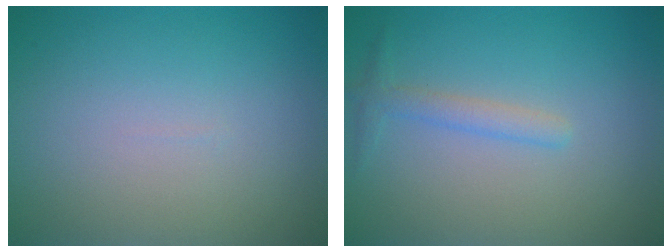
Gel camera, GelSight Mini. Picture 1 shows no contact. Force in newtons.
{"total": 1.6, "press": 1.6, "slide": 0.1}